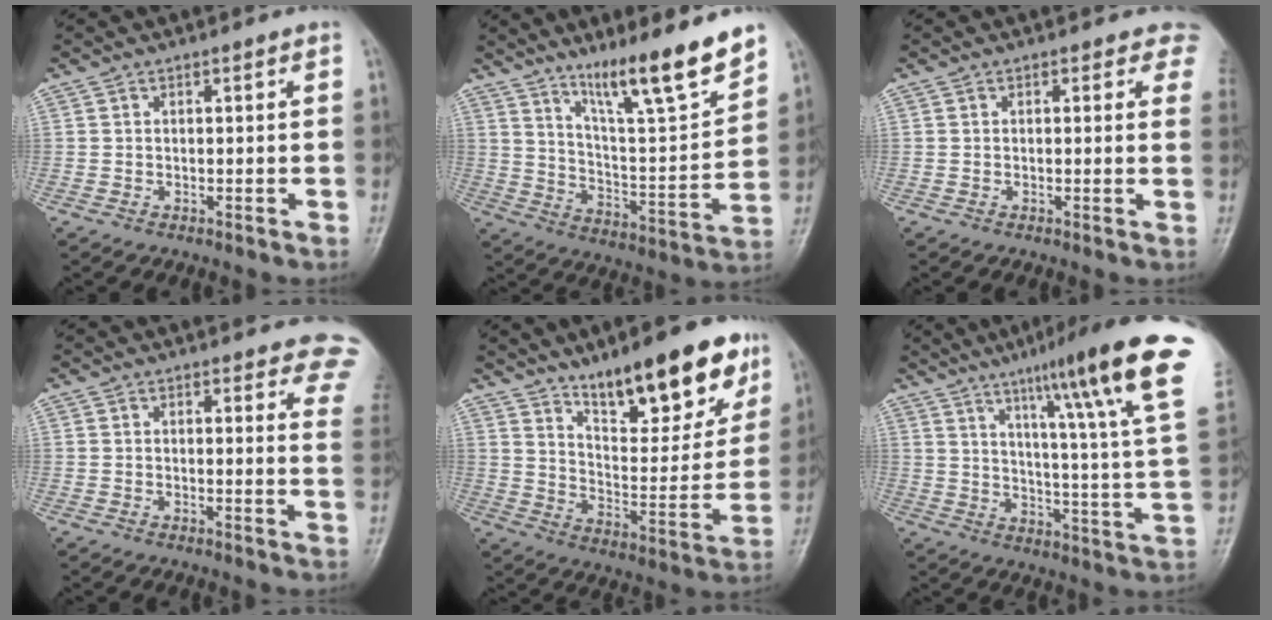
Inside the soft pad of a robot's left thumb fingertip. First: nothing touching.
{"total": 15.9, "force": [11.8, 1.9, 10.5], "torque": [-0.152, -0.078, 0.203]}
{"total": 3.8, "force": [2.8, 2.1, 1.5], "torque": [0.018, -0.008, 0.009]}
{"total": 8.5, "force": [7.0, 2.9, 3.9], "torque": [0.000, -0.029, 0.050]}
{"total": 20.1, "force": [13.2, 6.6, 13.6], "torque": [-0.152, -0.070, 0.211]}
{"total": 23.7, "force": [13.9, 1.2, 19.1], "torque": [-0.256, -0.052, 0.191]}